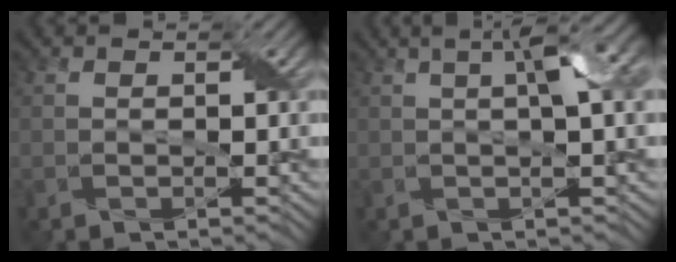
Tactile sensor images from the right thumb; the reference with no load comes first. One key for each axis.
{"total": 5.6, "fx": 1.6, "fy": 1.1, "fz": 5.3, "tx": -0.089, "ty": 0.022, "tz": 0.023}